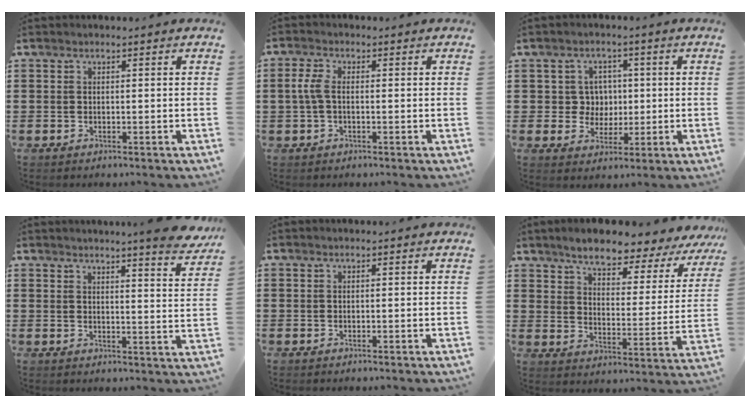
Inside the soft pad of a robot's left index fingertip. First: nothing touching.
{"total": 2.9, "force": [-0.2, 1.2, 2.6], "torque": [-0.066, -0.001, -0.008]}
{"total": 4.4, "force": [0.5, 4.1, 1.4], "torque": [-0.041, 0.009, 0.004]}
{"total": 5.4, "force": [4.9, -0.7, 2.3], "torque": [-0.046, -0.027, 0.081]}
{"total": 0.0}
{"total": 6.7, "force": [6.0, 1.2, 2.7], "torque": [-0.065, -0.040, 0.096]}